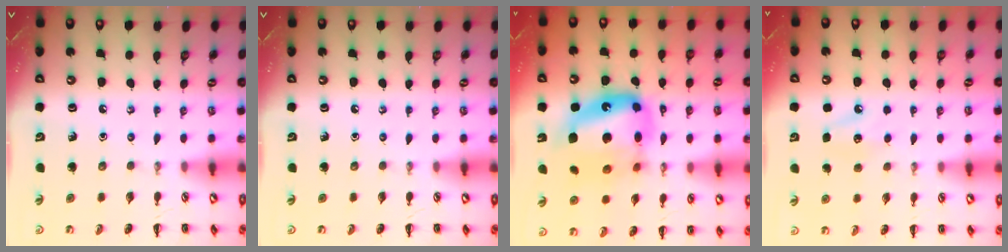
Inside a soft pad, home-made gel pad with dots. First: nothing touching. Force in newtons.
{"total": 0.0}
{"total": 17.9, "press": 17.3, "slide": 4.7}
{"total": 7.6, "press": 7.4, "slide": 1.7}